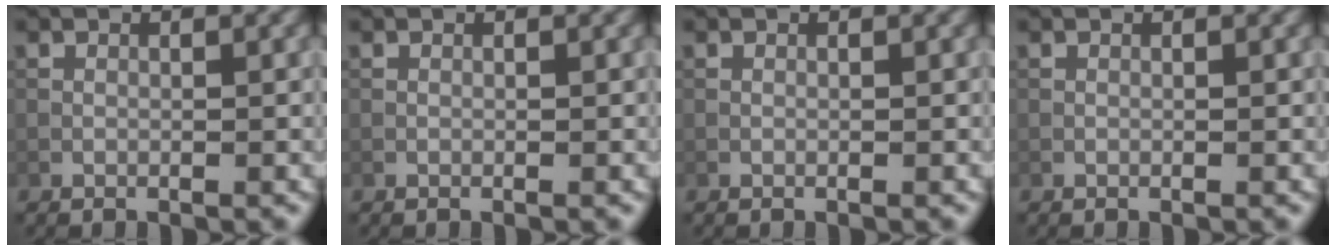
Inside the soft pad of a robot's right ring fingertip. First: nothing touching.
{"total": 0.0}
{"total": 0.0}
{"total": 0.0}